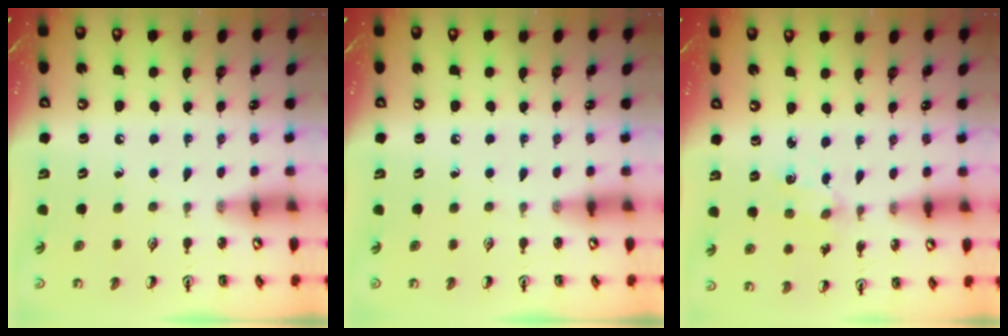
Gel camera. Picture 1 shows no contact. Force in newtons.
{"total": 0.0}
{"total": 1.8, "press": 1.8, "slide": 0.3}